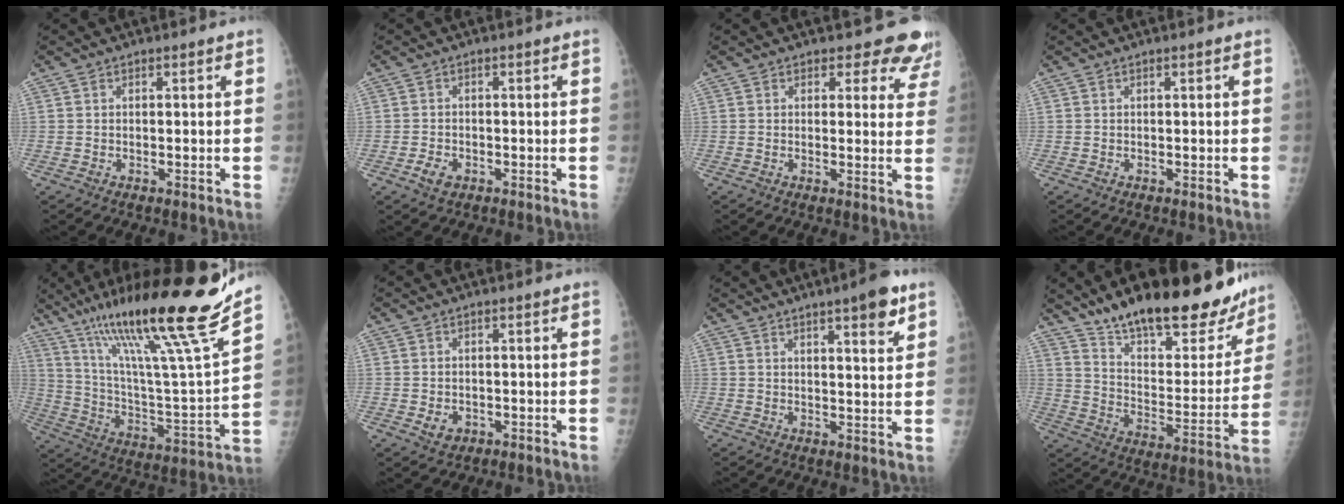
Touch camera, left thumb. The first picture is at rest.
{"total": 2.8, "force": [-1.4, 1.9, 1.6], "torque": [-0.026, 0.002, -0.022]}
{"total": 7.8, "force": [6.9, 3.6, 0.9], "torque": [0.043, -0.036, 0.051]}
{"total": 0.0}
{"total": 28.8, "force": [20.4, 1.9, 20.3], "torque": [-0.314, -0.078, 0.346]}
{"total": 2.7, "force": [-0.7, 2.2, 1.4], "torque": [-0.013, 0.000, -0.002]}
{"total": 7.4, "force": [4.6, 1.5, 5.6], "torque": [-0.071, -0.024, 0.062]}
{"total": 27.8, "force": [21.3, 9.5, 15.2], "torque": [-0.187, -0.097, 0.318]}